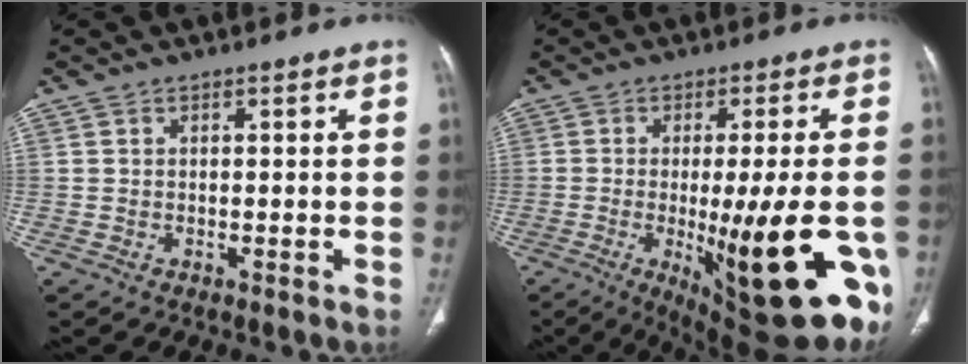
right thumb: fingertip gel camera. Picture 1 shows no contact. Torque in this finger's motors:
{"motor_torque": [-0.06, 1.64, 2.14, -0.63, 0.16]}